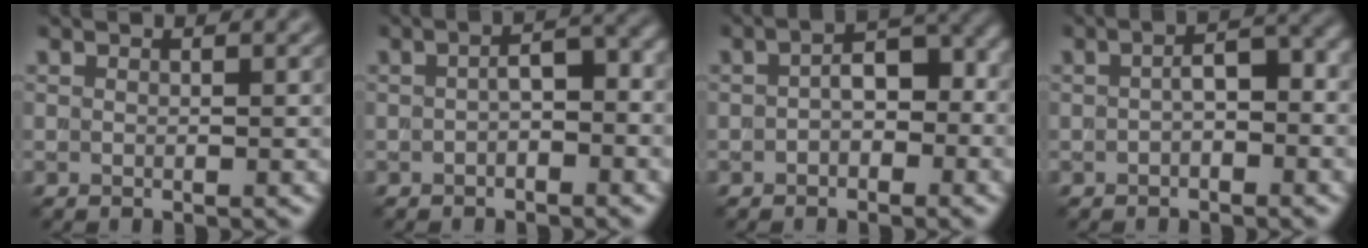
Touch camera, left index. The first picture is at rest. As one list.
[{"total": 2.9, "force": [-0.4, 1.2, 2.6], "torque": [-0.042, 0.010, -0.008]}, {"total": 3.4, "force": [-0.6, 1.9, 2.8], "torque": [-0.039, 0.015, -0.016]}, {"total": 3.2, "force": [-0.2, 1.3, 2.9], "torque": [-0.047, 0.010, -0.006]}]